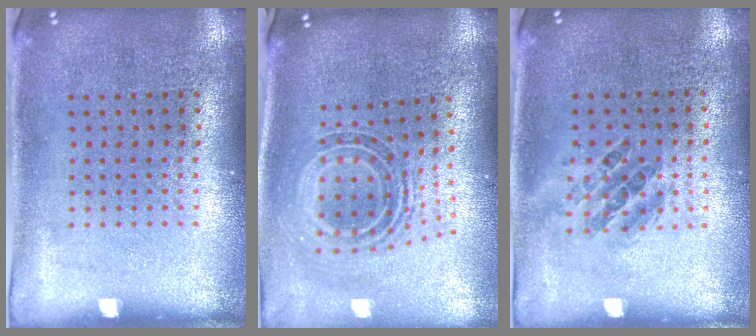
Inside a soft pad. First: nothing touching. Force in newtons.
{"total": 1.2, "press": 1.0, "slide": 0.7}
{"total": 0.9, "press": 0.8, "slide": 0.3}